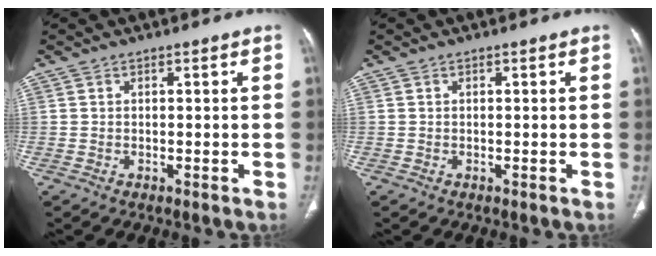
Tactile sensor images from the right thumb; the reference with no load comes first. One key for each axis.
{"total": 0.0}